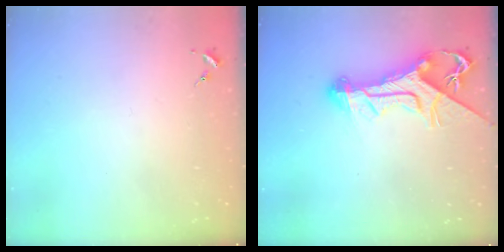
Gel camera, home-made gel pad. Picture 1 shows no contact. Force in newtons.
{"total": 13.4, "press": 13.4, "slide": 1.3}